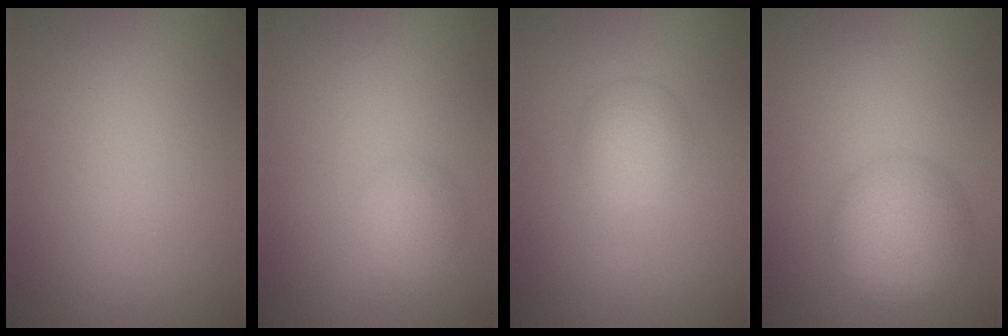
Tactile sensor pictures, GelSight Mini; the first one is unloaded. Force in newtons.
{"total": 2.1, "press": 2.1, "slide": 0.1}
{"total": 2.5, "press": 2.5, "slide": 0.0}
{"total": 5.2, "press": 5.2, "slide": 0.2}